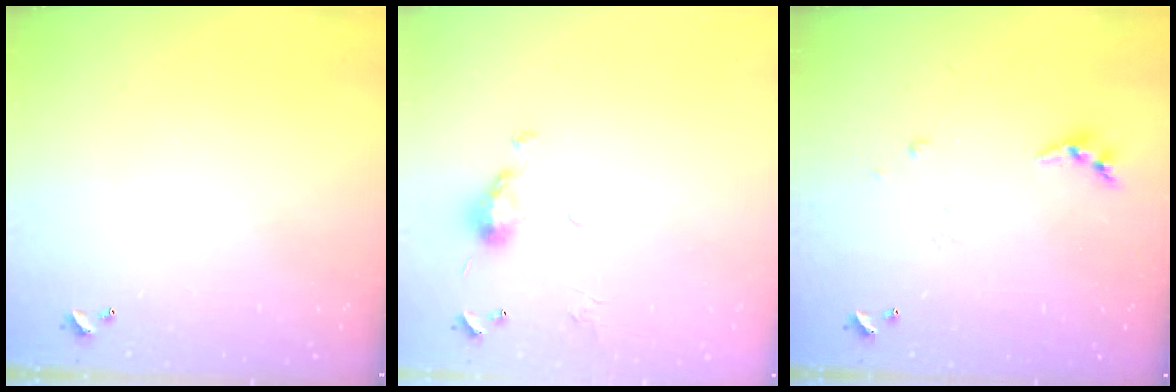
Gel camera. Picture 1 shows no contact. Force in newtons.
{"total": 5.0, "press": 5.0, "slide": 0.7}
{"total": 4.3, "press": 4.3, "slide": 0.4}